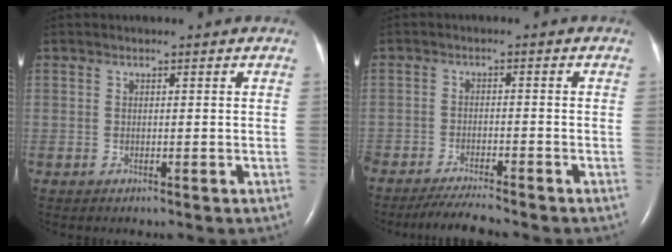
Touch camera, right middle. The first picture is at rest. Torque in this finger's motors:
{"motor_torque": [1.08, -1.06, 0.19, 0.08]}